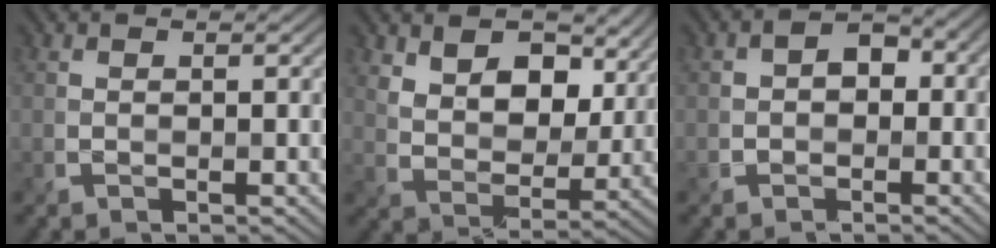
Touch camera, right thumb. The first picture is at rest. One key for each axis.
{"total": 10.4, "fx": 5.2, "fy": 6.3, "fz": 6.4, "tx": -0.133, "ty": -0.003, "tz": 0.083}
{"total": 3.1, "fx": -0.6, "fy": 2.5, "fz": 1.7, "tx": -0.025, "ty": 0.004, "tz": -0.018}